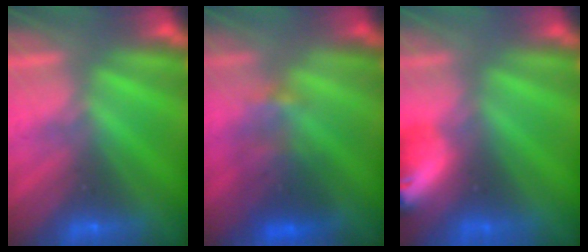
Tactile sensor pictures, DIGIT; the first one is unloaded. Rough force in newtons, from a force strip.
{"total": 3.7}
{"total": 5.9}